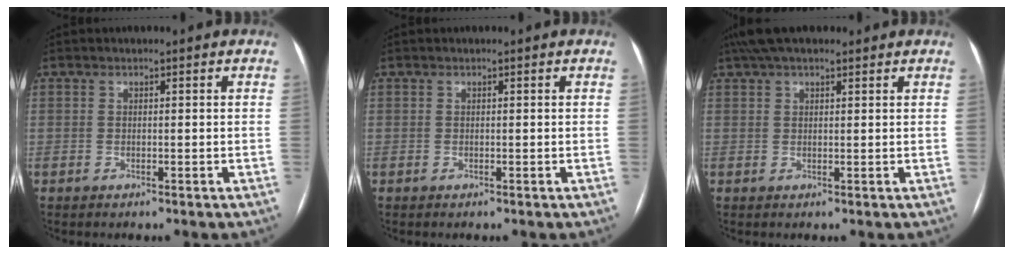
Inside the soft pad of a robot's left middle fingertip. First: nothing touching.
{"total": 0.0}
{"total": 6.5, "force": [5.0, 2.1, 3.7], "torque": [-0.065, 0.043, 0.089]}